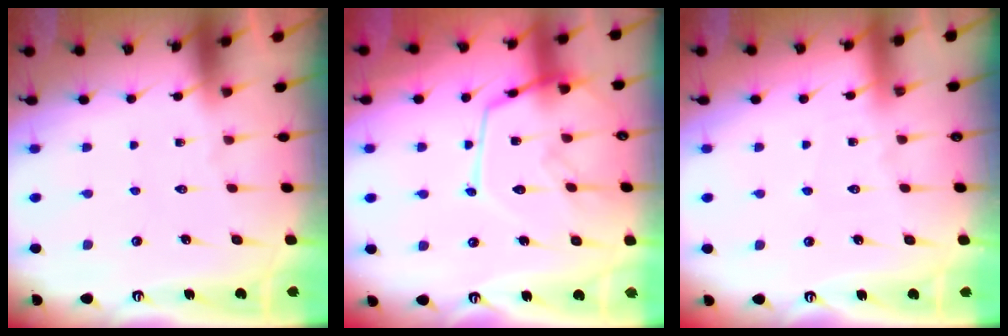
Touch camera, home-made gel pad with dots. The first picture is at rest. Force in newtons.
{"total": 15.3, "press": 15.2, "slide": 1.3}
{"total": 3.4, "press": 3.4, "slide": 0.4}